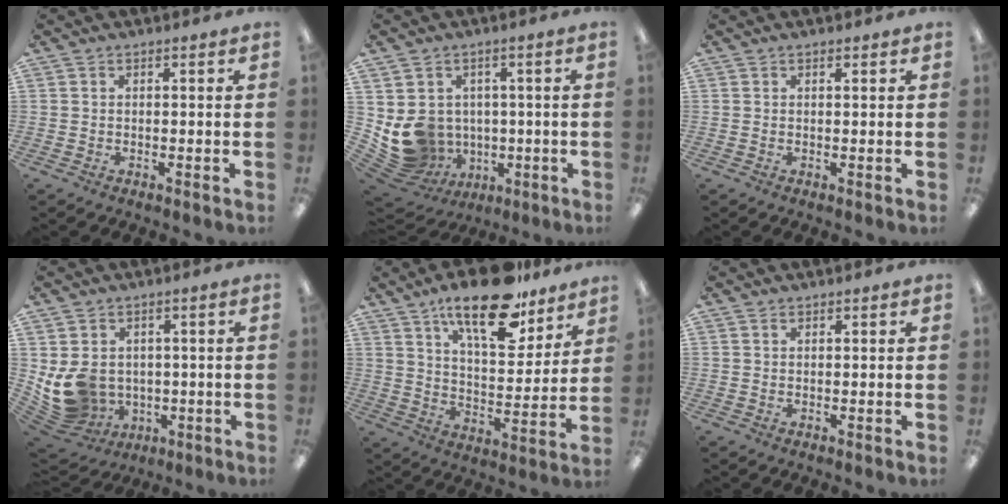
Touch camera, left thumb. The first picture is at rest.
{"total": 9.7, "force": [-0.4, 9.2, 3.0], "torque": [-0.078, -0.011, 0.008]}
{"total": 0.5, "force": [0.5, 0.2, 0.2], "torque": [-0.005, 0.000, 0.009]}
{"total": 10.1, "force": [-0.1, 9.1, 4.5], "torque": [-0.117, -0.008, 0.009]}
{"total": 19.5, "force": [13.7, 7.5, 11.7], "torque": [-0.182, -0.075, 0.227]}
{"total": 0.7, "force": [0.5, 0.4, 0.3], "torque": [-0.007, 0.003, 0.010]}